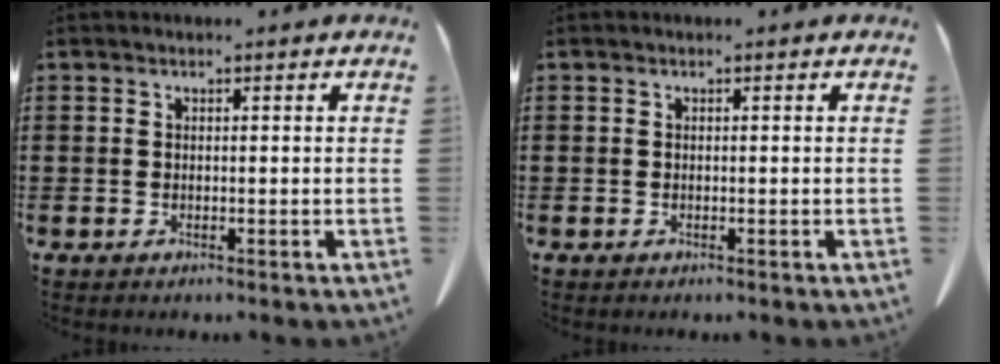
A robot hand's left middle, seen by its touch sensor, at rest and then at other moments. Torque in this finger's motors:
{"motor_torque": [-1.05, -1.09, 0.03, -0.01]}